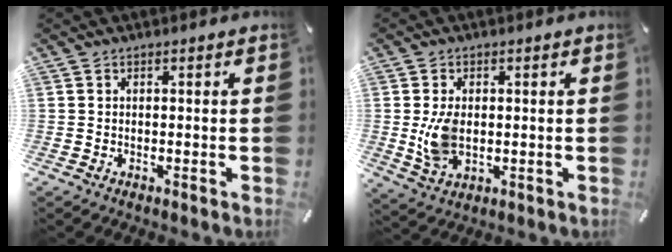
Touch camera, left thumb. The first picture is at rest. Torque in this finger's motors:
{"motor_torque": [0.48, 0.76, 0.06, -0.07, 0.24]}